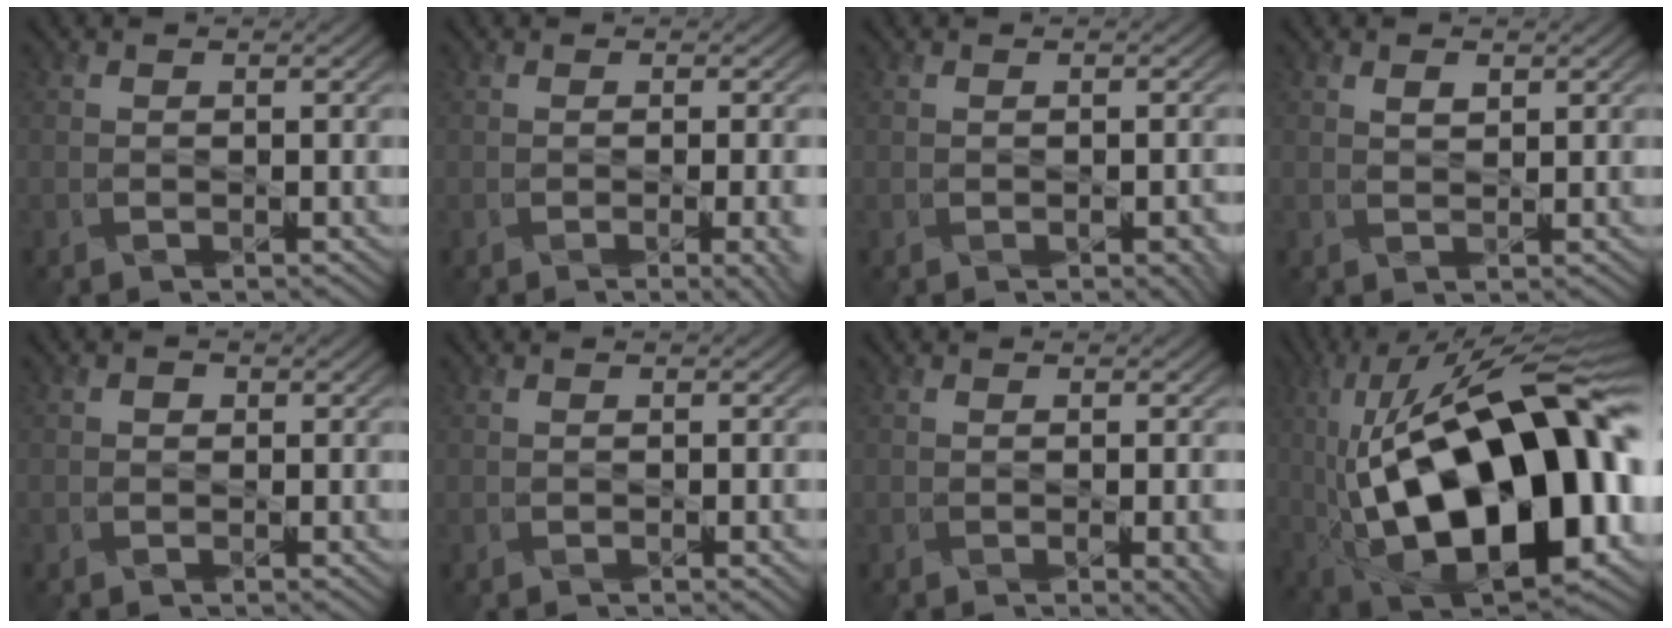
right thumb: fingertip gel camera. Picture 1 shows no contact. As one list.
[{"total": 5.5, "force": [-1.4, 2.1, 4.9], "torque": [-0.044, -0.009, -0.003]}, {"total": 2.6, "force": [-0.9, 1.0, 2.2], "torque": [-0.021, -0.005, 0.000]}, {"total": 1.0, "force": [0.9, 0.3, 0.3], "torque": [-0.004, 0.000, 0.021]}, {"total": 0.6, "force": [0.0, 0.6, 0.1], "torque": [-0.003, -0.005, -0.001]}, {"total": 1.6, "force": [-0.1, 0.5, 1.5], "torque": [-0.019, 0.001, 0.001]}, {"total": 4.0, "force": [-1.0, 1.5, 3.6], "torque": [-0.036, -0.010, 0.002]}, {"total": 21.8, "force": [-0.4, 9.9, 19.4], "torque": [-0.324, 0.017, -0.017]}]